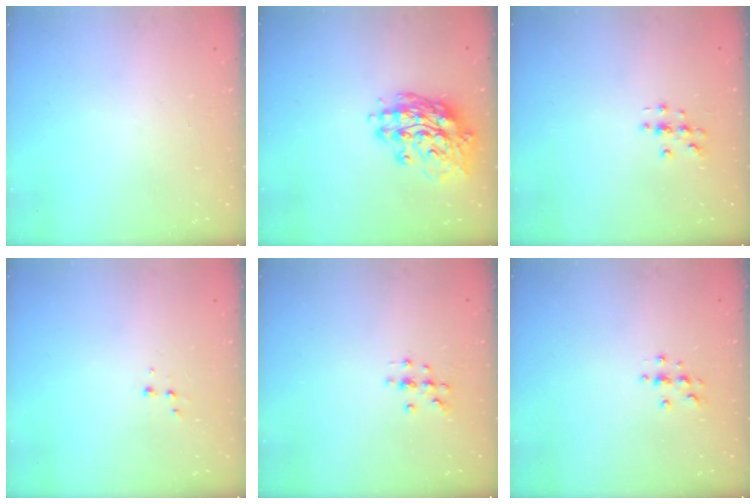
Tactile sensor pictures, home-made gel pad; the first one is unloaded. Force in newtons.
{"total": 15.6, "press": 15.3, "slide": 3.5}
{"total": 3.0, "press": 3.0, "slide": 0.3}
{"total": 1.9, "press": 1.9, "slide": 0.2}
{"total": 5.4, "press": 5.2, "slide": 1.6}
{"total": 4.2, "press": 4.2, "slide": 0.5}